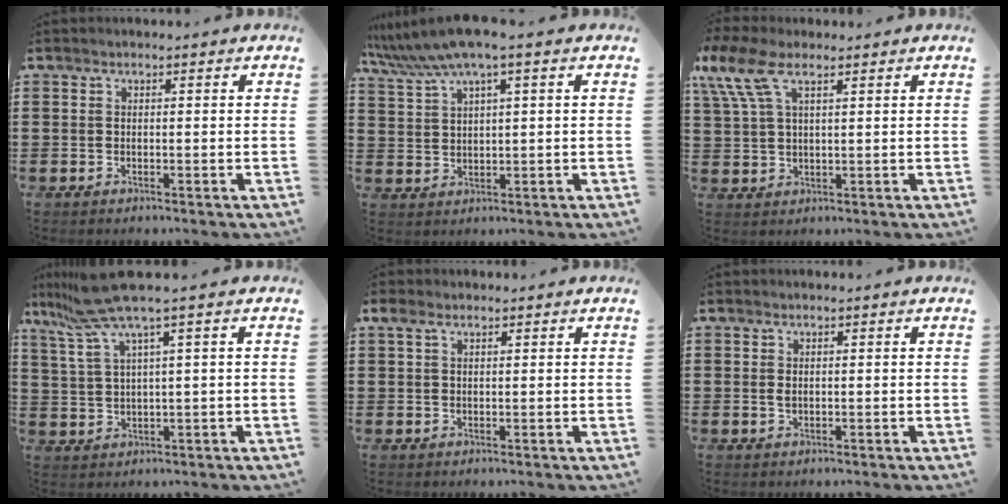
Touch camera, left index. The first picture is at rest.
{"total": 5.6, "force": [3.7, 0.2, 4.2], "torque": [-0.099, -0.011, 0.060]}
{"total": 7.8, "force": [4.1, 3.4, 5.6], "torque": [-0.136, 0.007, 0.073]}
{"total": 7.1, "force": [4.4, -0.4, 5.6], "torque": [-0.146, -0.027, 0.069]}
{"total": 1.7, "force": [0.9, 0.9, 1.2], "torque": [-0.026, 0.006, 0.015]}
{"total": 1.0, "force": [0.2, 0.4, 0.9], "torque": [-0.019, 0.002, 0.003]}